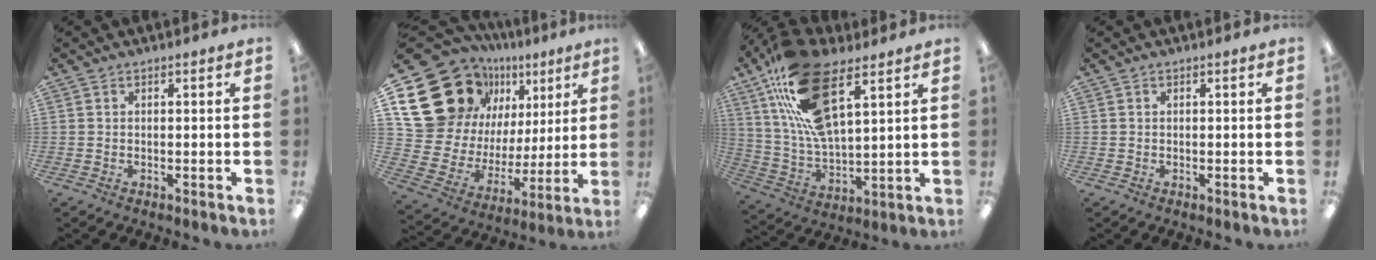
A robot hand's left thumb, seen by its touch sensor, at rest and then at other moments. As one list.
[{"total": 24.4, "force": [12.2, 17.7, 11.6], "torque": [-0.214, -0.068, 0.253]}, {"total": 20.6, "force": [11.8, 8.5, 14.6], "torque": [-0.292, -0.043, 0.209]}, {"total": 0.0}]